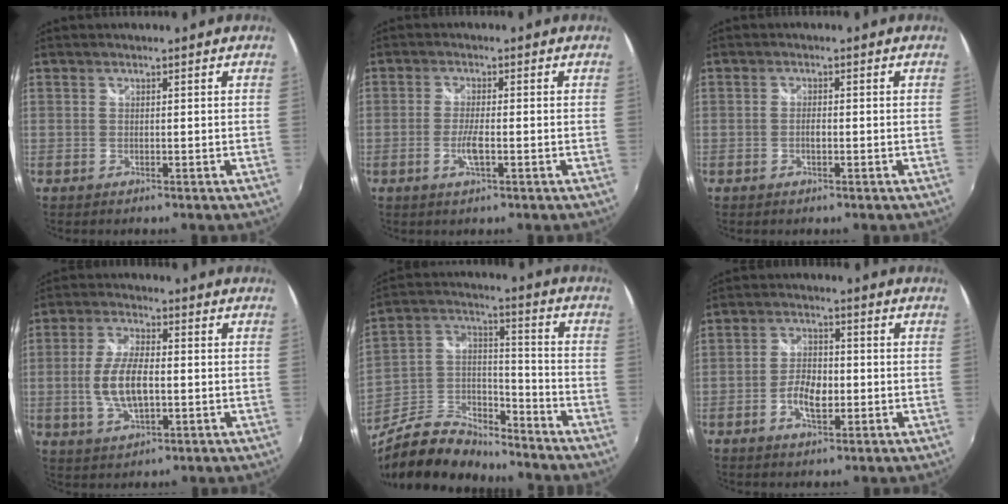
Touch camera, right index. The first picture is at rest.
{"total": 3.7, "force": [-1.2, 0.6, 3.4], "torque": [-0.072, -0.005, -0.024]}
{"total": 1.5, "force": [-0.5, 0.6, 1.3], "torque": [-0.026, 0.001, -0.010]}
{"total": 9.4, "force": [-1.1, 4.1, 8.4], "torque": [-0.171, 0.000, -0.018]}
{"total": 15.9, "force": [-12.6, 6.5, 7.2], "torque": [-0.163, 0.017, -0.224]}
{"total": 5.9, "force": [-1.7, 3.0, 4.8], "torque": [-0.099, 0.006, -0.029]}